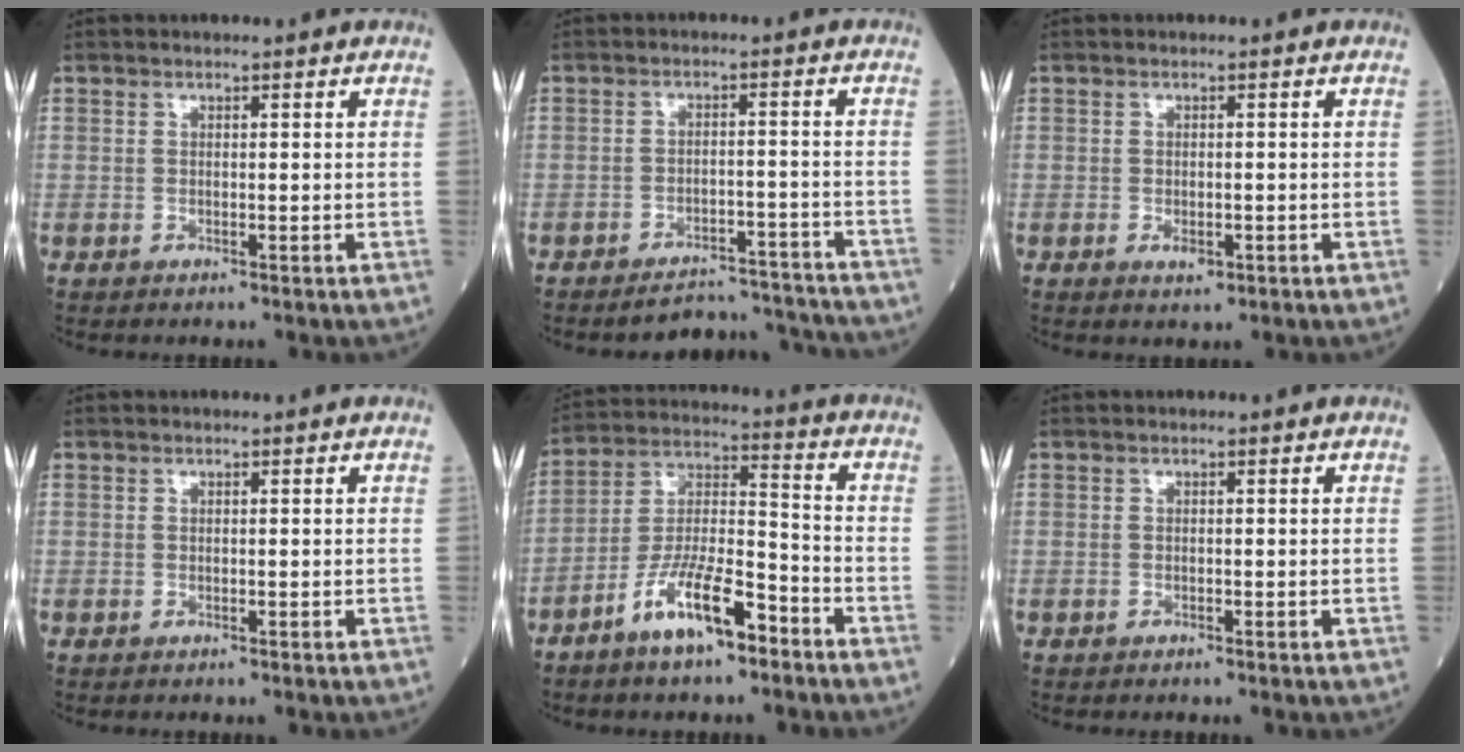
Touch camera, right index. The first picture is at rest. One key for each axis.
{"total": 8.8, "fx": -8.7, "fy": 1.4, "fz": 0.1, "tx": 0.015, "ty": 0.018, "tz": -0.114}
{"total": 1.6, "fx": -0.5, "fy": 0.6, "fz": 1.3, "tx": -0.022, "ty": -0.002, "tz": -0.004}
{"total": 0.0}
{"total": 11.4, "fx": -7.0, "fy": 2.5, "fz": 8.6, "tx": -0.172, "ty": -0.003, "tz": -0.132}
{"total": 0.0}